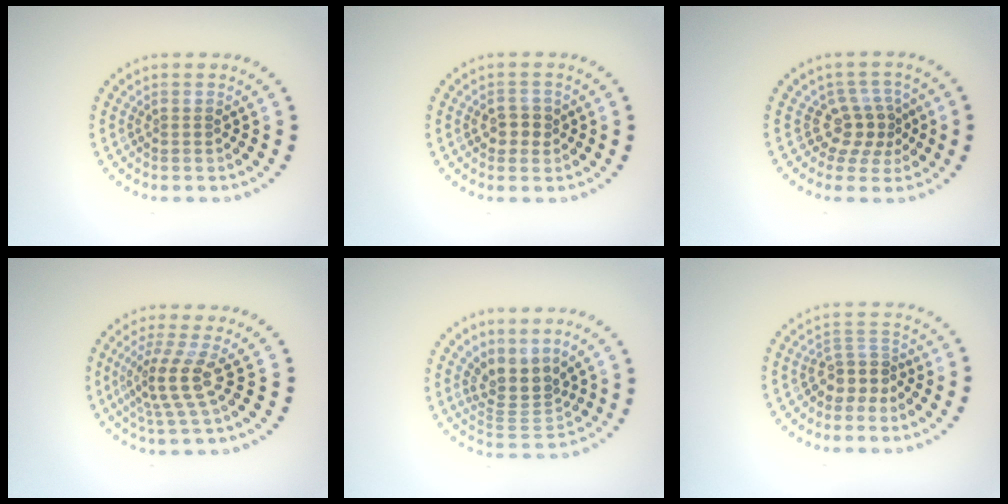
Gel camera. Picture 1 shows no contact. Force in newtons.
{"total": 2.0, "press": 1.9, "slide": 0.6}
{"total": 3.0, "press": 2.2, "slide": 2.1}
{"total": 3.6, "press": 2.6, "slide": 2.4}
{"total": 3.6, "press": 2.7, "slide": 2.4}
{"total": 2.7, "press": 2.0, "slide": 1.8}